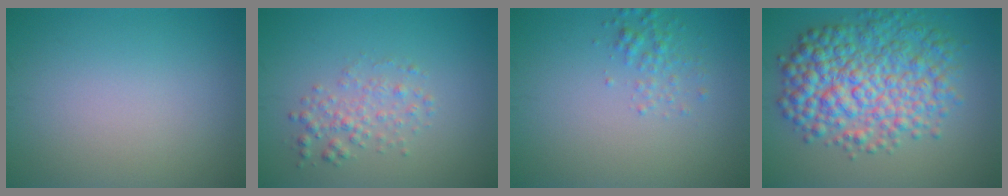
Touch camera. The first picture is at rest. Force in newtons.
{"total": 2.2, "press": 2.2, "slide": 0.0}
{"total": 1.6, "press": 1.6, "slide": 0.1}
{"total": 8.7, "press": 8.7, "slide": 0.1}